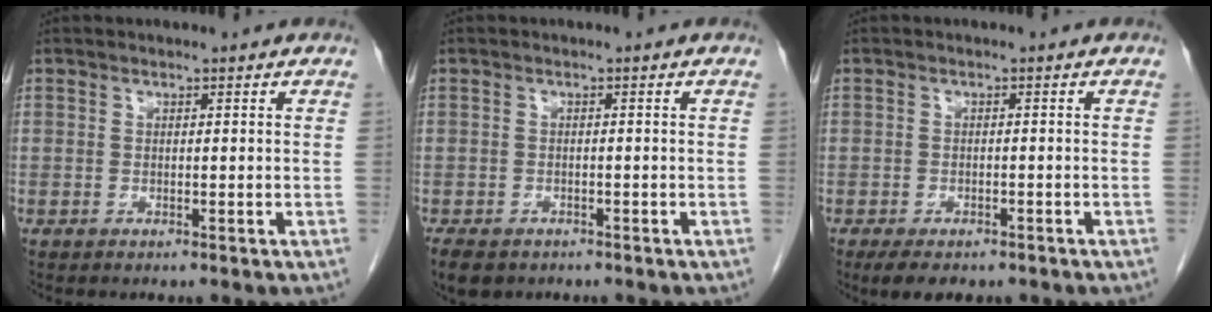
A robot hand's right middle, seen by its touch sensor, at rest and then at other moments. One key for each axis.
{"total": 8.0, "fx": -5.3, "fy": 5.0, "fz": 3.5, "tx": -0.080, "ty": -0.012, "tz": -0.074}
{"total": 4.9, "fx": -3.6, "fy": 2.2, "fz": 2.6, "tx": -0.036, "ty": -0.007, "tz": -0.049}